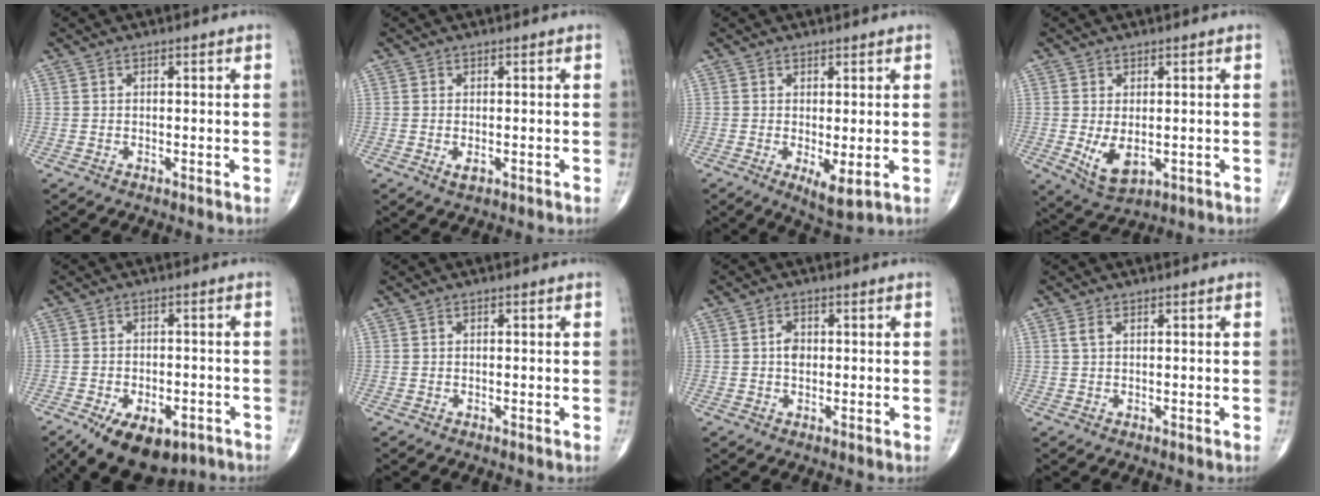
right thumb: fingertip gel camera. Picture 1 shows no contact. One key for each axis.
{"total": 1.5, "fx": -0.4, "fy": 0.7, "fz": 1.3, "tx": -0.025, "ty": -0.004, "tz": -0.006}
{"total": 4.5, "fx": -0.7, "fy": 1.3, "fz": 4.3, "tx": -0.070, "ty": -0.018, "tz": -0.006}
{"total": 6.0, "fx": -0.7, "fy": 3.3, "fz": 5.0, "tx": -0.085, "ty": -0.015, "tz": 0.003}
{"total": 12.9, "fx": -7.6, "fy": 7.0, "fz": 7.8, "tx": -0.121, "ty": 0.019, "tz": -0.106}
{"total": 0.0}
{"total": 2.6, "fx": 0.2, "fy": 1.8, "fz": 1.8, "tx": -0.025, "ty": 0.002, "tz": 0.000}
{"total": 1.4, "fx": 0.6, "fy": 0.6, "fz": 1.1, "tx": -0.030, "ty": 0.008, "tz": 0.015}